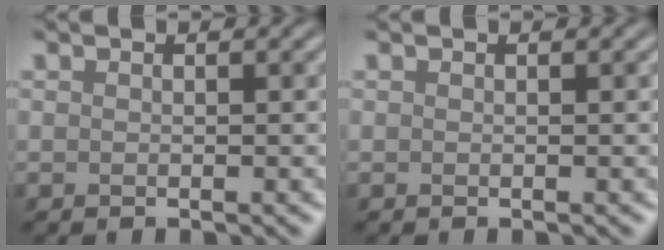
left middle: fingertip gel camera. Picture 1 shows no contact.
{"total": 0.0}